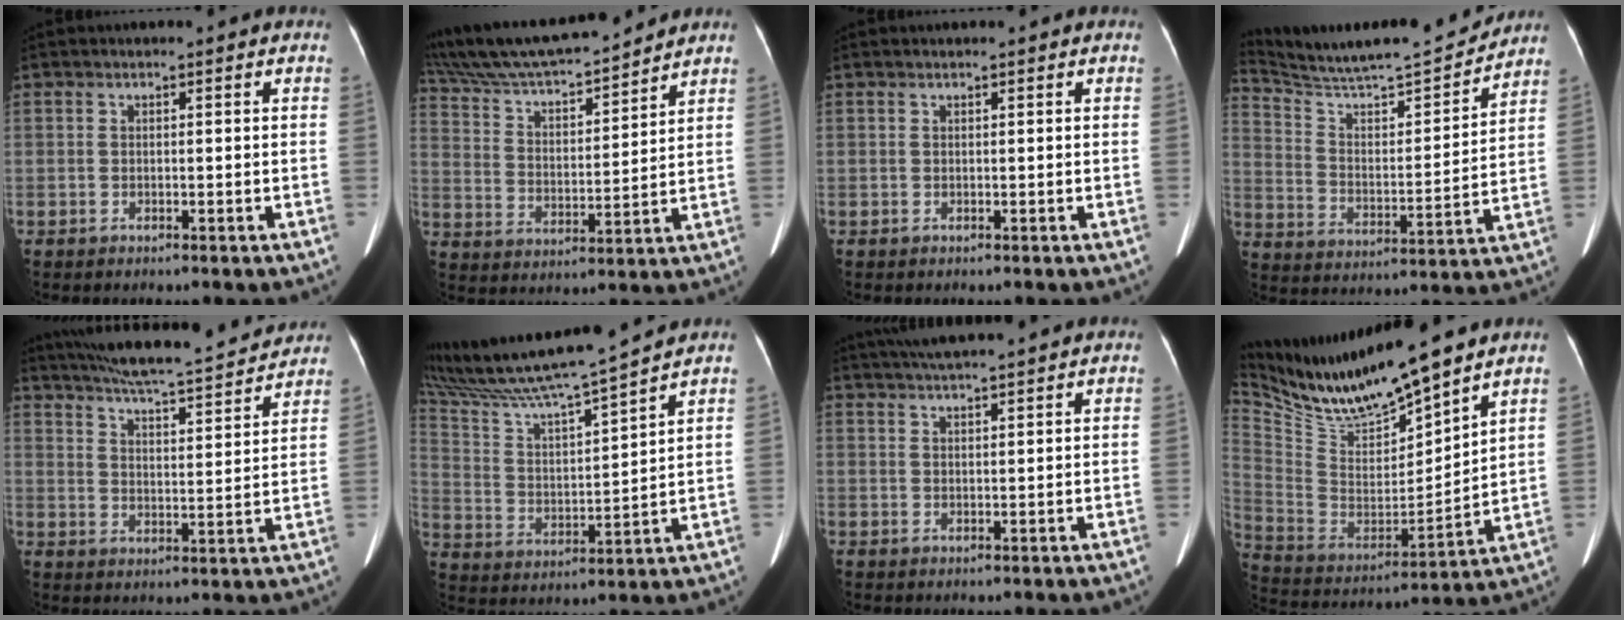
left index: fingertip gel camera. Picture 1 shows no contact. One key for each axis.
{"total": 19.2, "fx": 17.4, "fy": 2.3, "fz": 7.7, "tx": -0.145, "ty": 0.022, "tz": 0.298}
{"total": 0.0}
{"total": 19.2, "fx": 17.9, "fy": 0.7, "fz": 6.7, "tx": -0.126, "ty": -0.011, "tz": 0.285}
{"total": 19.2, "fx": 17.5, "fy": 2.2, "fz": 7.6, "tx": -0.130, "ty": 0.007, "tz": 0.247}
{"total": 16.7, "fx": 15.1, "fy": -1.2, "fz": 7.0, "tx": -0.141, "ty": -0.008, "tz": 0.265}
{"total": 8.3, "fx": 7.3, "fy": -0.2, "fz": 3.8, "tx": -0.065, "ty": 0.032, "tz": 0.109}
{"total": 18.6, "fx": 16.4, "fy": 1.8, "fz": 8.7, "tx": -0.185, "ty": -0.016, "tz": 0.312}